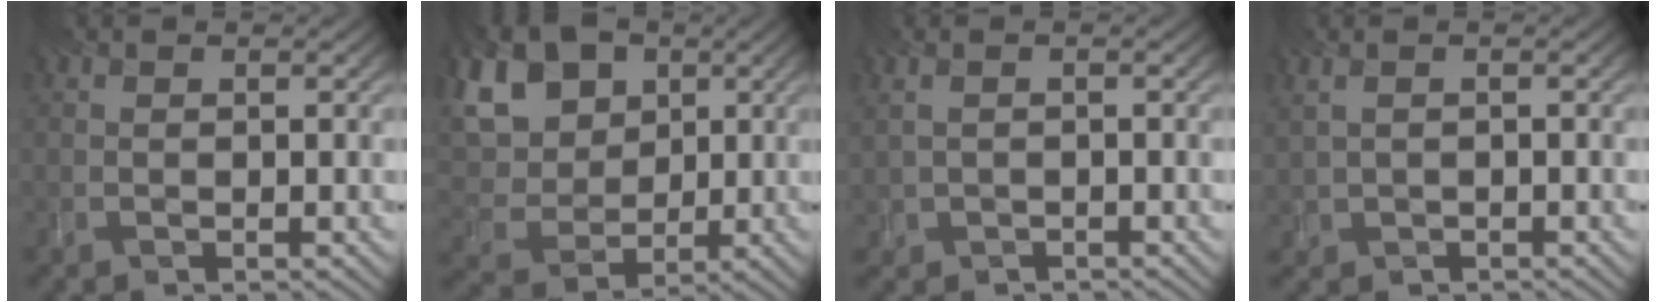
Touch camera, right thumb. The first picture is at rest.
{"total": 11.7, "force": [3.9, 9.2, 6.0], "torque": [-0.169, 0.027, 0.084]}
{"total": 0.7, "force": [0.1, 0.6, 0.5], "torque": [-0.021, -0.001, 0.013]}
{"total": 0.8, "force": [0.5, 0.5, 0.5], "torque": [-0.020, 0.005, 0.020]}